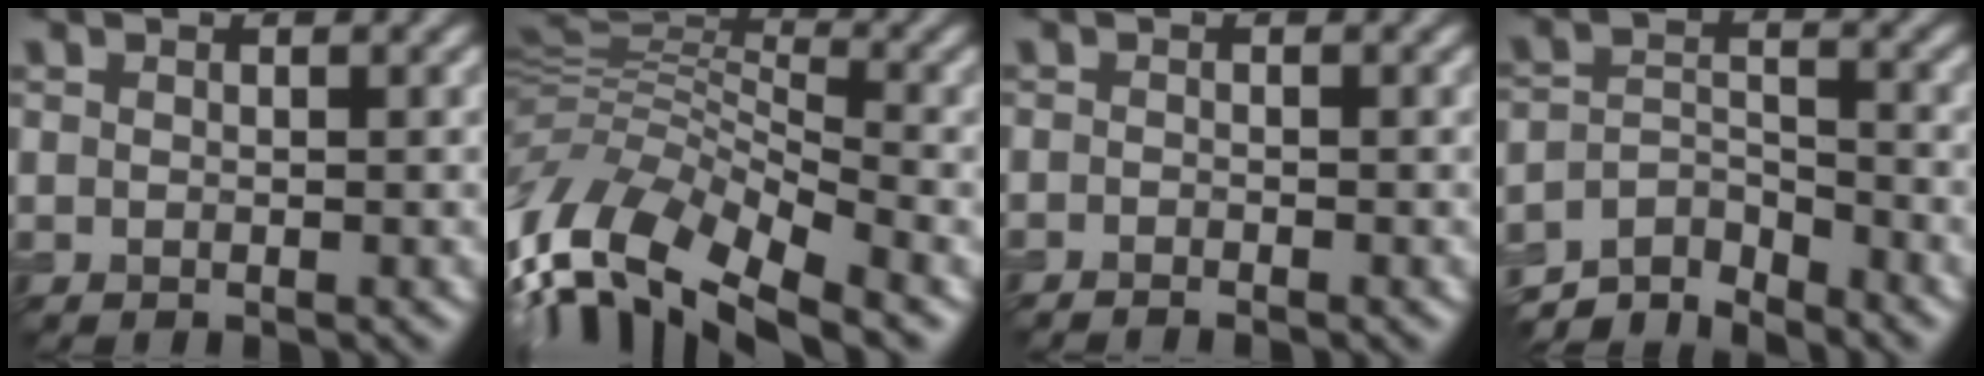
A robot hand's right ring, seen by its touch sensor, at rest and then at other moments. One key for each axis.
{"total": 11.9, "fx": -6.9, "fy": 5.2, "fz": 8.3, "tx": -0.175, "ty": 0.015, "tz": -0.127}
{"total": 1.2, "fx": -1.1, "fy": 0.1, "fz": 0.5, "tx": -0.010, "ty": 0.000, "tz": -0.024}
{"total": 5.5, "fx": -5.0, "fy": 1.6, "fz": 1.8, "tx": -0.026, "ty": 0.000, "tz": -0.092}